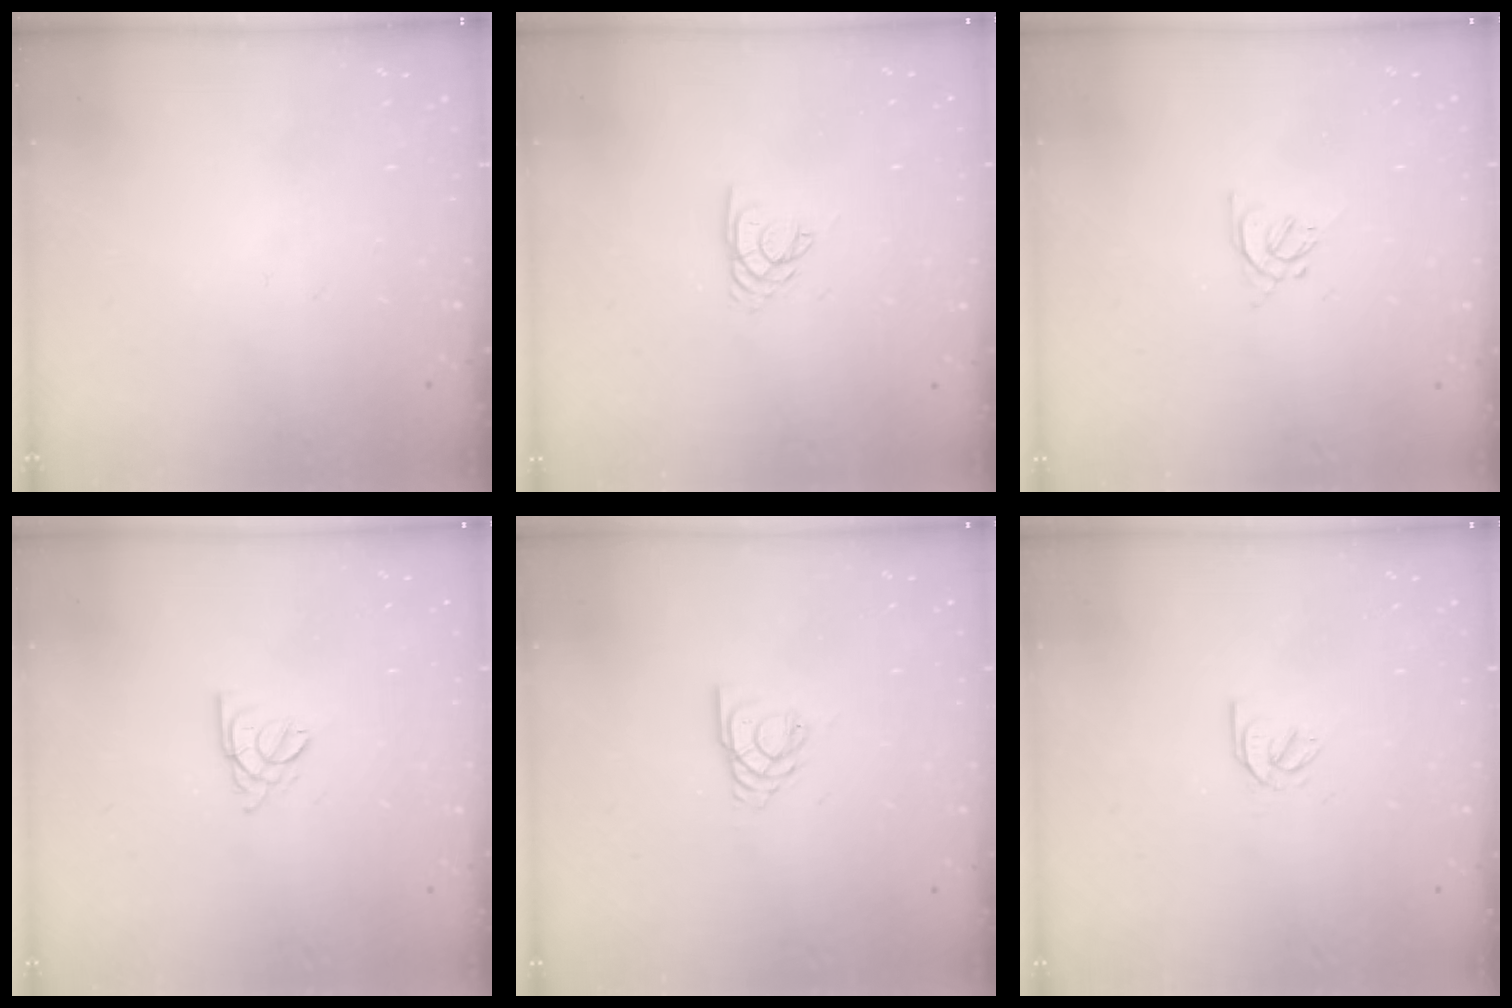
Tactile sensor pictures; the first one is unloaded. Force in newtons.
{"total": 2.1, "press": 2.1, "slide": 0.1}
{"total": 2.0, "press": 1.9, "slide": 0.5}
{"total": 1.6, "press": 1.5, "slide": 0.5}
{"total": 2.9, "press": 2.8, "slide": 0.4}
{"total": 2.1, "press": 2.0, "slide": 0.5}